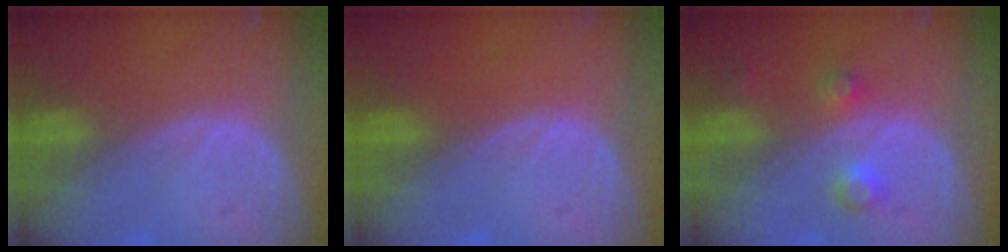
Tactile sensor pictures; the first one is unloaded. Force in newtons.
{"total": 0.0}
{"total": 3.6, "press": 3.4, "slide": 1.1}